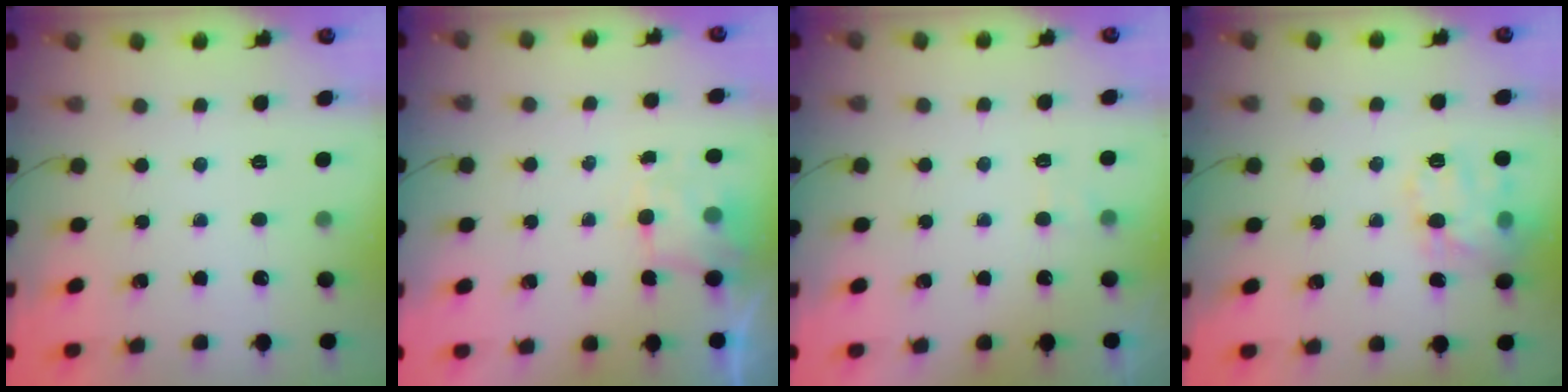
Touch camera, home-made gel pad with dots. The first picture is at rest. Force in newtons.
{"total": 2.0, "press": 1.8, "slide": 1.0}
{"total": 1.4, "press": 1.0, "slide": 1.0}
{"total": 13.3, "press": 13.3, "slide": 0.7}